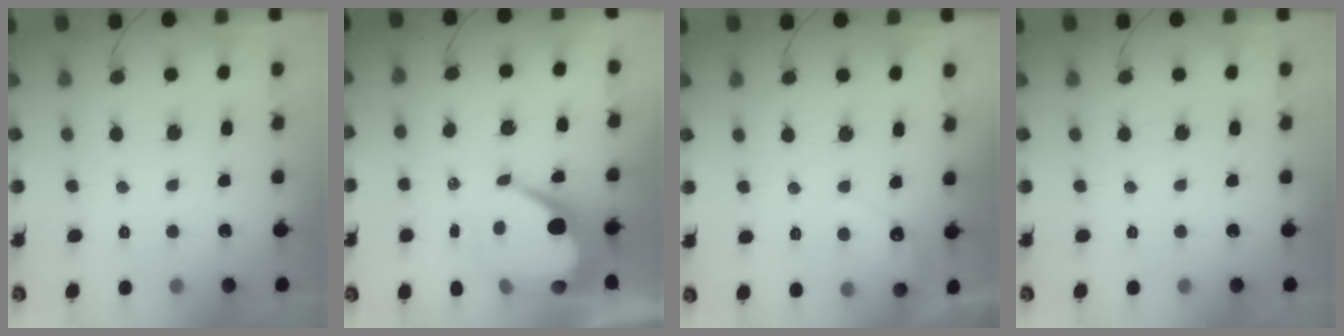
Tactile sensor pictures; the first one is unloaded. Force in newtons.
{"total": 12.7, "press": 12.7, "slide": 1.0}
{"total": 3.7, "press": 3.7, "slide": 0.1}
{"total": 0.0}